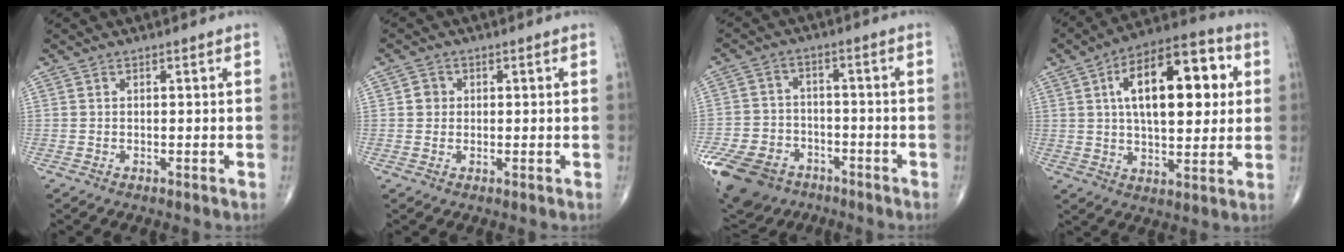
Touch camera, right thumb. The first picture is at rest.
{"total": 2.1, "force": [0.3, 2.0, 0.7], "torque": [0.001, 0.003, 0.002]}
{"total": 15.8, "force": [-8.8, 11.1, 7.0], "torque": [-0.155, 0.031, -0.144]}
{"total": 20.3, "force": [4.7, 9.8, 17.1], "torque": [-0.234, 0.011, 0.064]}